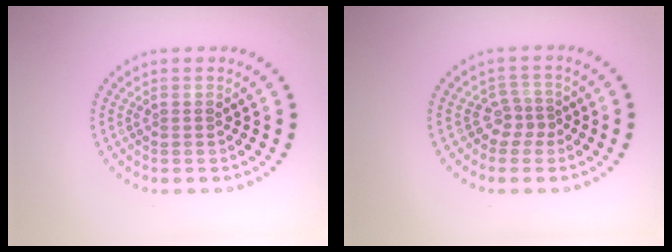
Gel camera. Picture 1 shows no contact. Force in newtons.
{"total": 1.7, "press": 1.2, "slide": 1.3}